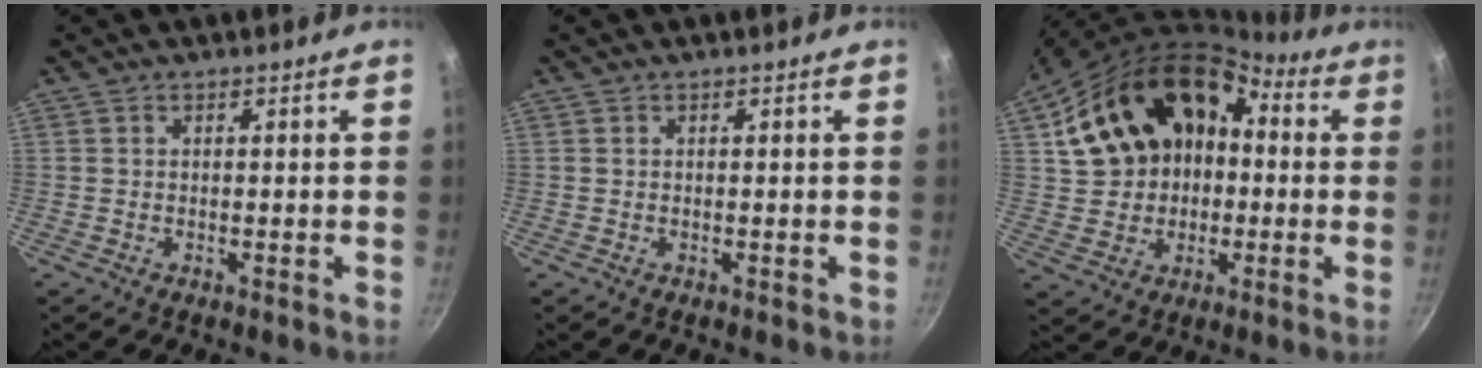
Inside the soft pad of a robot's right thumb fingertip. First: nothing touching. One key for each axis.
{"total": 0.0}
{"total": 20.8, "fx": 2.5, "fy": 16.2, "fz": 12.9, "tx": -0.211, "ty": 0.061, "tz": 0.052}